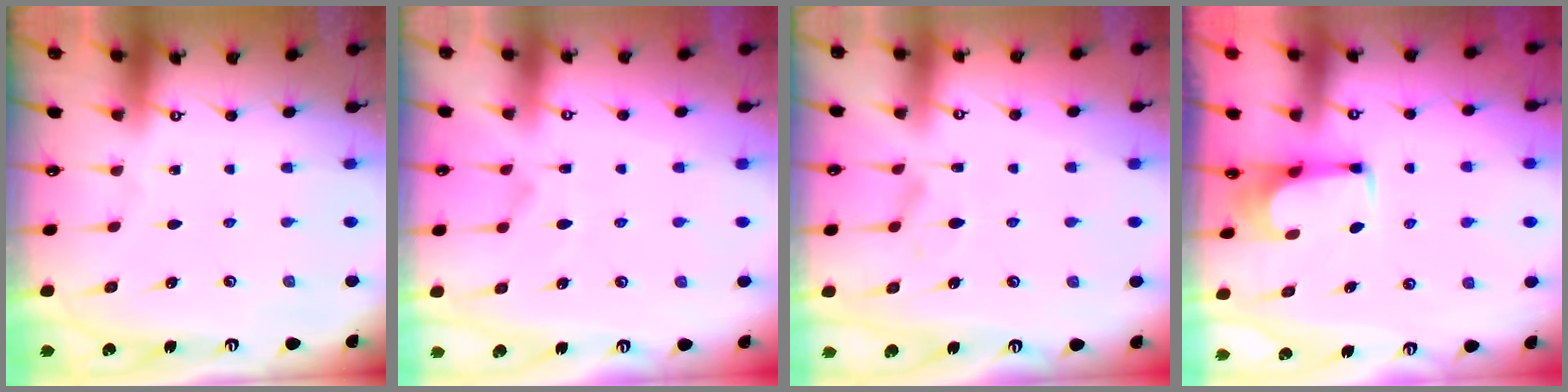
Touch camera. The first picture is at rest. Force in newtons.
{"total": 1.4, "press": 0.5, "slide": 1.3}
{"total": 1.6, "press": 1.2, "slide": 1.0}
{"total": 3.8, "press": 3.7, "slide": 0.3}